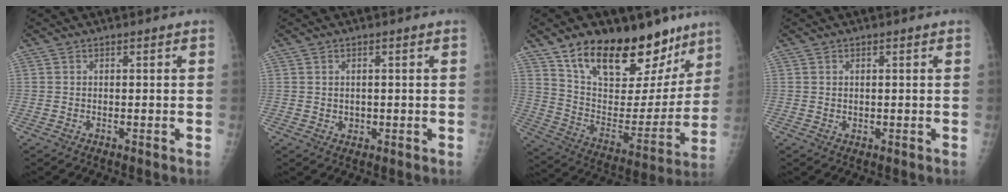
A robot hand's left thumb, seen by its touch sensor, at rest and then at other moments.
{"total": 1.4, "force": [0.1, 1.3, 0.6], "torque": [-0.008, -0.001, 0.006]}
{"total": 26.3, "force": [17.7, 12.8, 14.7], "torque": [-0.176, -0.072, 0.288]}
{"total": 0.7, "force": [0.3, 0.6, 0.3], "torque": [-0.001, -0.002, 0.004]}